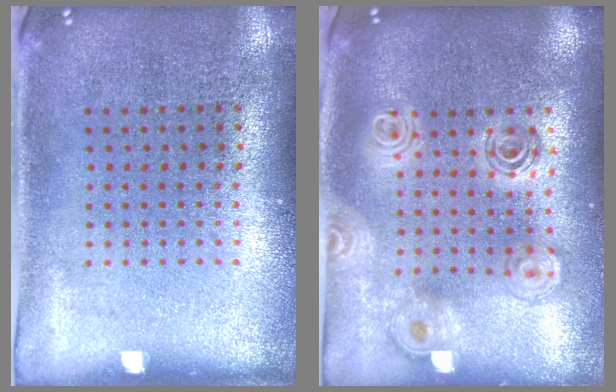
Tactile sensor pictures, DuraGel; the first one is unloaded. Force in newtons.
{"total": 2.0, "press": 1.7, "slide": 1.2}